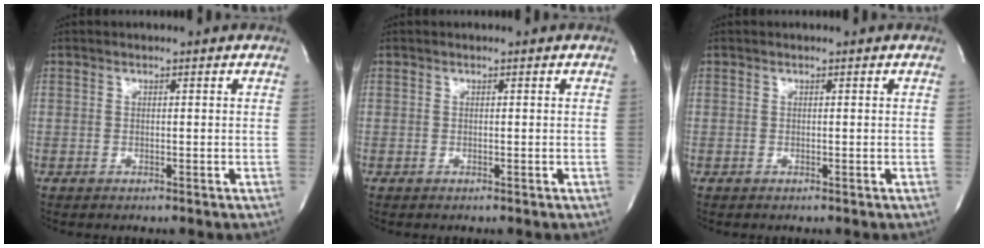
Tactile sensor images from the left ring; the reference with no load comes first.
{"total": 0.0}
{"total": 0.0}